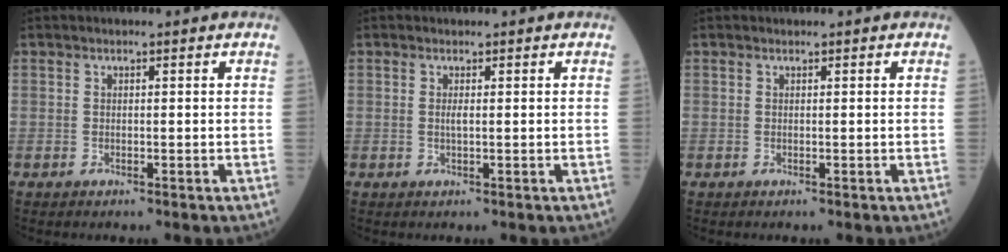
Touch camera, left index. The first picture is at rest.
{"total": 0.7, "force": [0.1, 0.1, 0.7], "torque": [-0.020, -0.003, 0.002]}
{"total": 0.0}